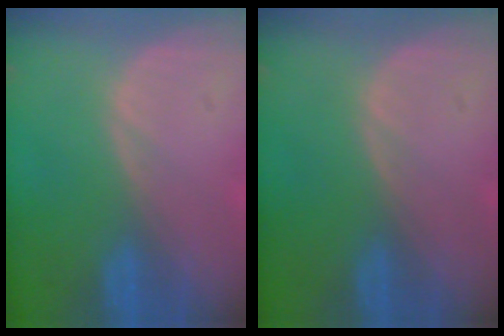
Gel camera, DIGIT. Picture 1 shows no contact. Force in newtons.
{"total": 0.0}